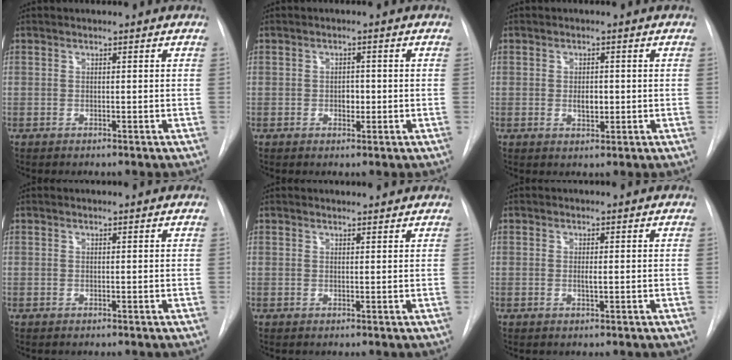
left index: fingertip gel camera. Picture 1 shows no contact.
{"total": 1.6, "force": [-0.3, 1.1, 1.2], "torque": [-0.017, 0.001, -0.003]}
{"total": 2.2, "force": [-0.1, 1.2, 1.8], "torque": [-0.032, -0.003, 0.001]}
{"total": 1.0, "force": [1.0, 0.0, 0.1], "torque": [-0.008, 0.009, 0.014]}
{"total": 3.8, "force": [3.7, 0.6, 0.6], "torque": [-0.013, 0.013, 0.045]}
{"total": 0.8, "force": [0.1, 0.0, 0.7], "torque": [-0.018, -0.003, 0.002]}